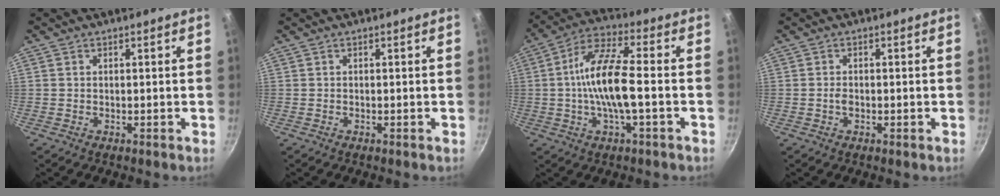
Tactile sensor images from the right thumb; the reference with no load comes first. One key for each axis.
{"total": 0.0}
{"total": 12.8, "fx": -1.4, "fy": 3.9, "fz": 12.1, "tx": -0.232, "ty": 0.029, "tz": -0.041}
{"total": 1.3, "fx": -0.4, "fy": 0.8, "fz": 1.0, "tx": -0.020, "ty": 0.003, "tz": -0.009}